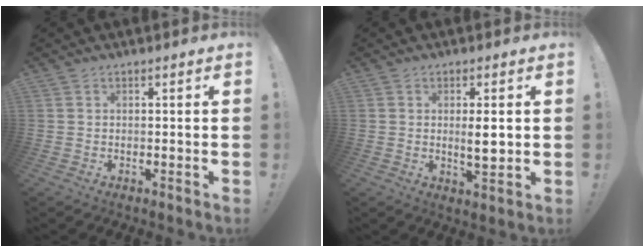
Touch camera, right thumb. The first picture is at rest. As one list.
[{"total": 5.0, "force": [0.6, 1.0, 4.8], "torque": [-0.064, -0.014, 0.006]}]